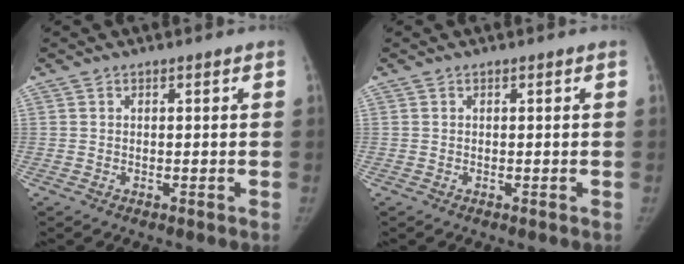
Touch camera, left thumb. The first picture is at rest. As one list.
[{"total": 0.0}]